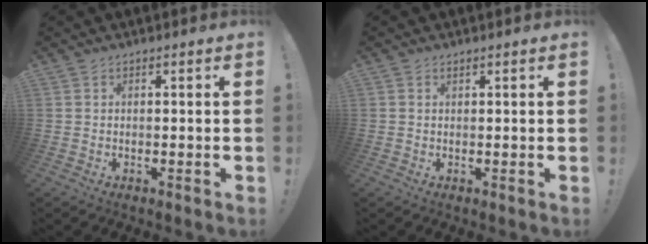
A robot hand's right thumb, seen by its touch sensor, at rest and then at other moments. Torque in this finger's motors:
{"motor_torque": [-0.19, 0.13, 0.13, -0.13, 0.01]}